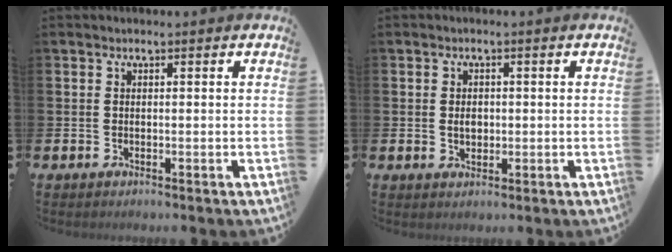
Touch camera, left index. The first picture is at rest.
{"total": 1.9, "force": [0.2, 1.4, 1.3], "torque": [-0.006, -0.001, -0.003]}